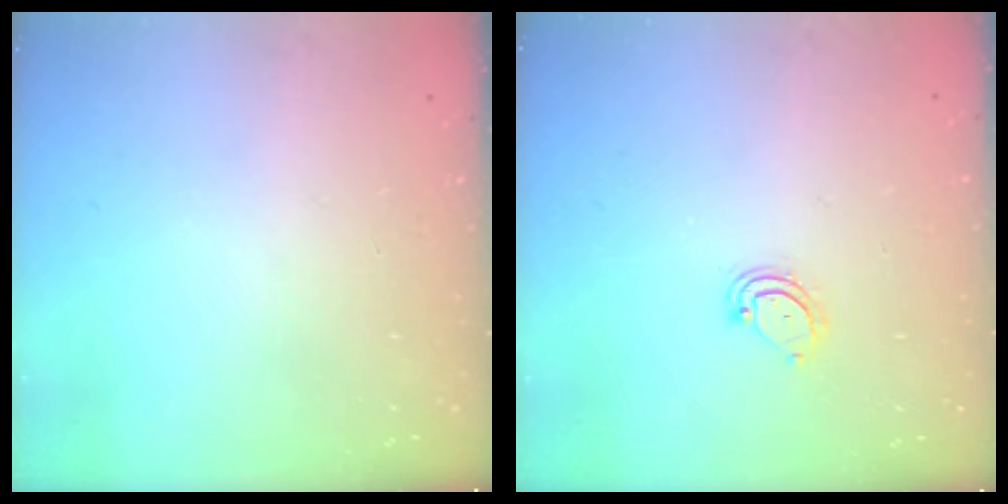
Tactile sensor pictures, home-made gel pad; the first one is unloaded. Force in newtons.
{"total": 5.3, "press": 5.3, "slide": 0.4}